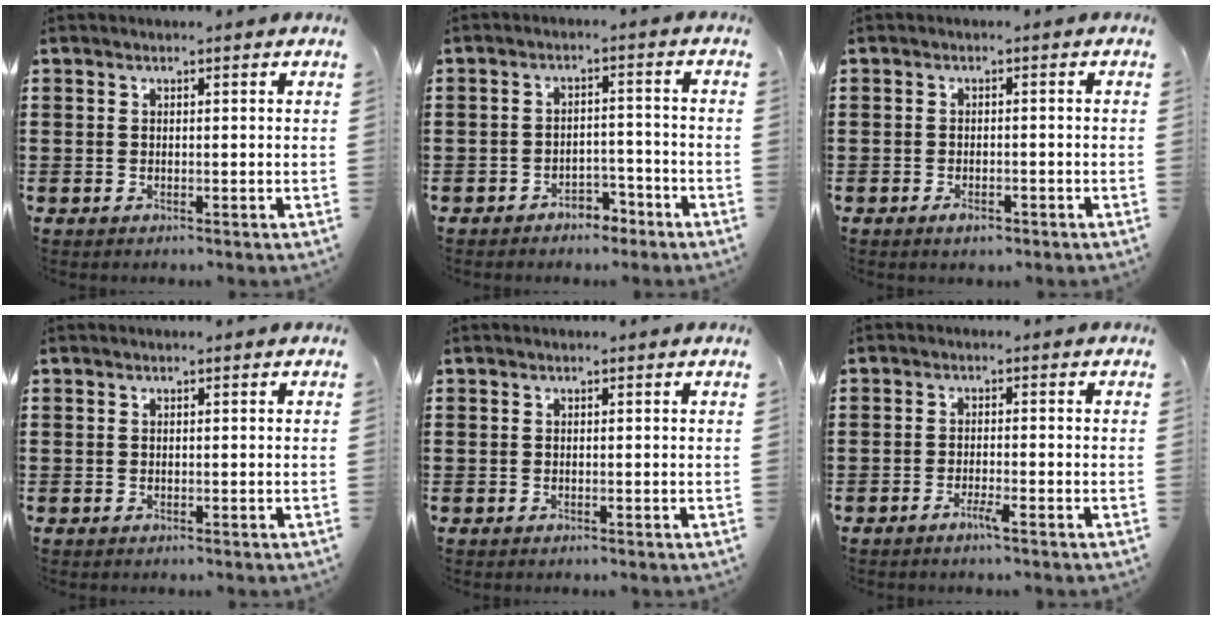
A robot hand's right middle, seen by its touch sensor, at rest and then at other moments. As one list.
[{"total": 3.4, "force": [-3.2, 1.1, 0.6], "torque": [-0.015, 0.008, -0.065]}, {"total": 1.6, "force": [-1.1, 0.6, 1.0], "torque": [-0.020, -0.002, -0.021]}, {"total": 0.0}, {"total": 0.0}, {"total": 2.1, "force": [-1.4, 0.1, 1.5], "torque": [-0.033, -0.005, -0.028]}]